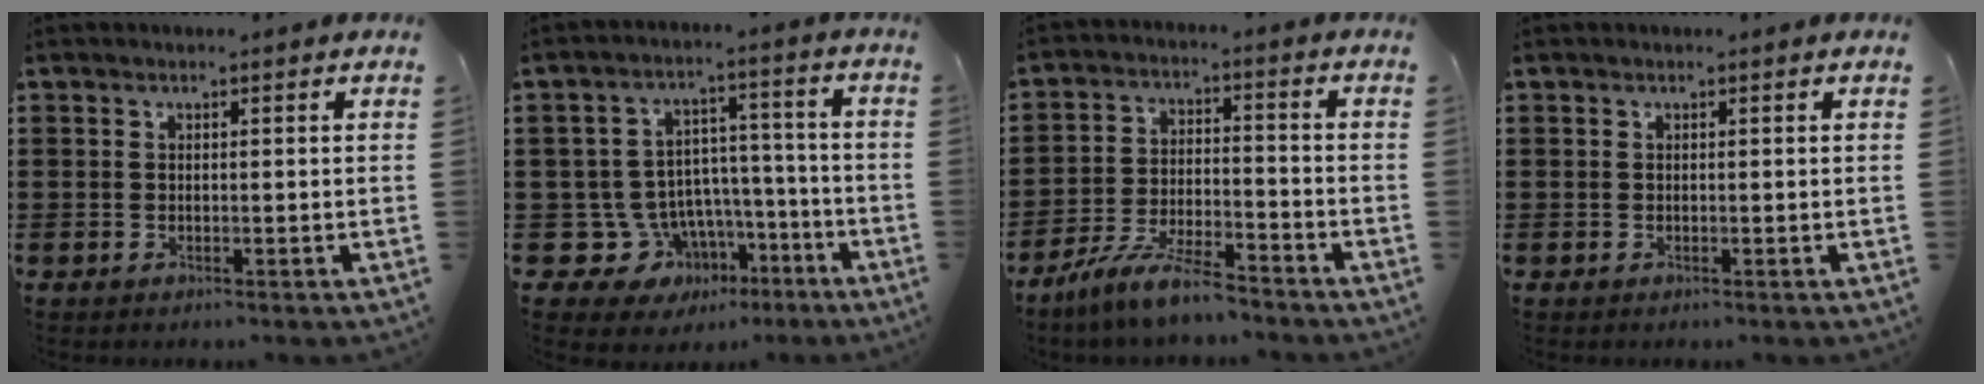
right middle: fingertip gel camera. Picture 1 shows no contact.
{"total": 9.4, "force": [-4.9, 7.9, 1.8], "torque": [-0.057, 0.016, -0.079]}
{"total": 7.7, "force": [-6.7, 0.8, 3.8], "torque": [-0.088, -0.001, -0.131]}
{"total": 0.0}